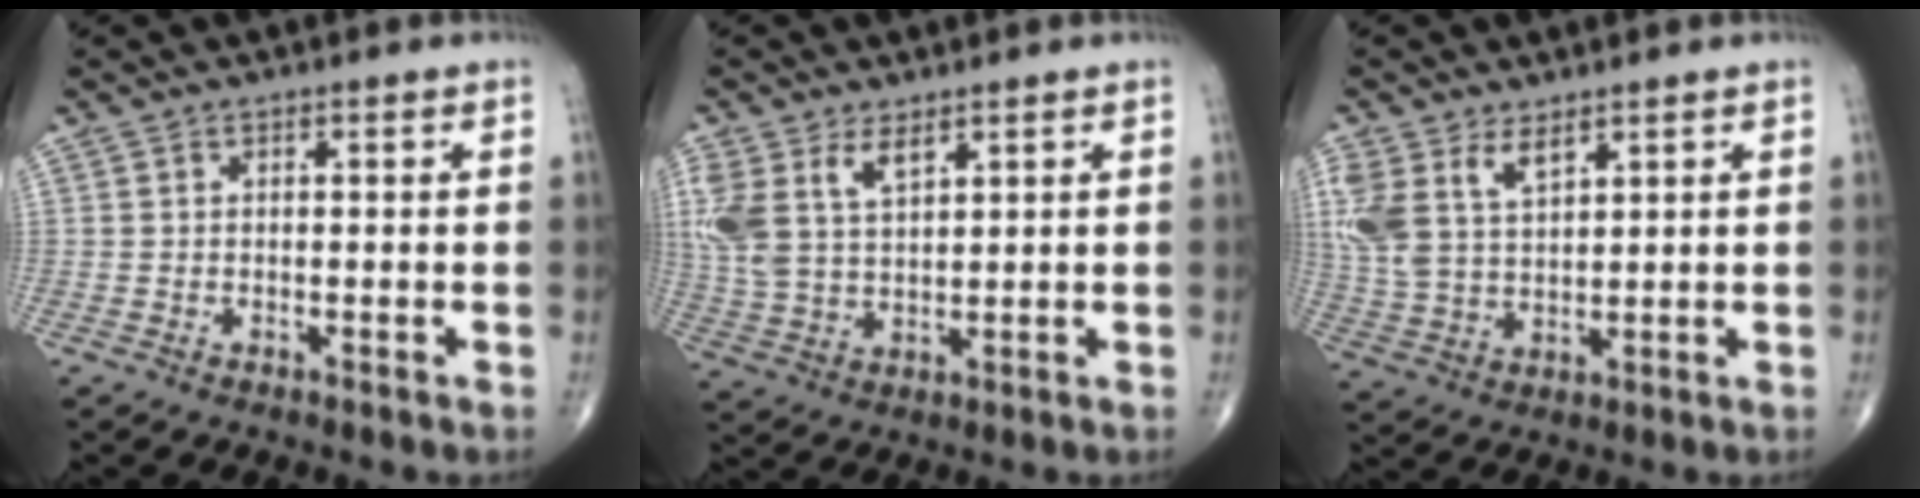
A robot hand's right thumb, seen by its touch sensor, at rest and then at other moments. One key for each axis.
{"total": 10.0, "fx": 4.9, "fy": 5.4, "fz": 6.9, "tx": -0.151, "ty": -0.006, "tz": 0.107}
{"total": 10.4, "fx": 5.3, "fy": 5.7, "fz": 6.9, "tx": -0.146, "ty": -0.011, "tz": 0.118}